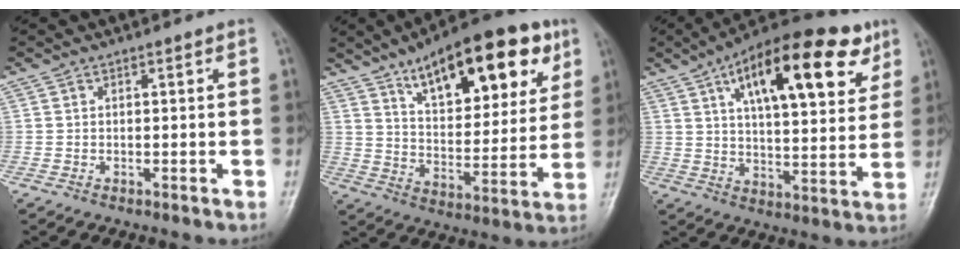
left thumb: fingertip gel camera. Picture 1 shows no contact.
{"total": 23.0, "force": [12.2, 9.6, 16.9], "torque": [-0.204, -0.033, 0.189]}
{"total": 23.4, "force": [10.8, 9.2, 18.5], "torque": [-0.252, -0.014, 0.163]}